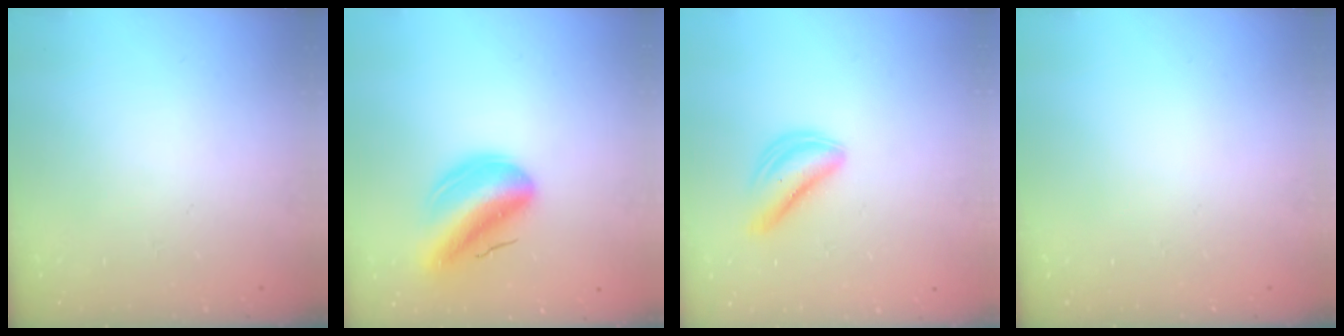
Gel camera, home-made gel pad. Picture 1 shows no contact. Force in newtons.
{"total": 14.5, "press": 13.9, "slide": 3.9}
{"total": 5.6, "press": 5.6, "slide": 0.1}
{"total": 0.0}